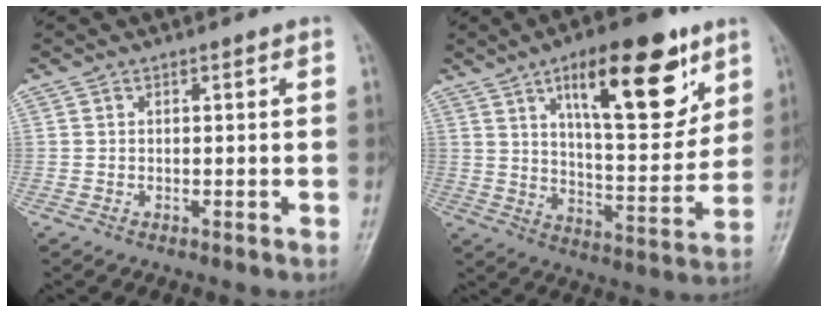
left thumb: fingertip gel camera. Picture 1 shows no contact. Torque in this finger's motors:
{"motor_torque": [0.79, 0.70, 1.79, -0.98, 0.18]}